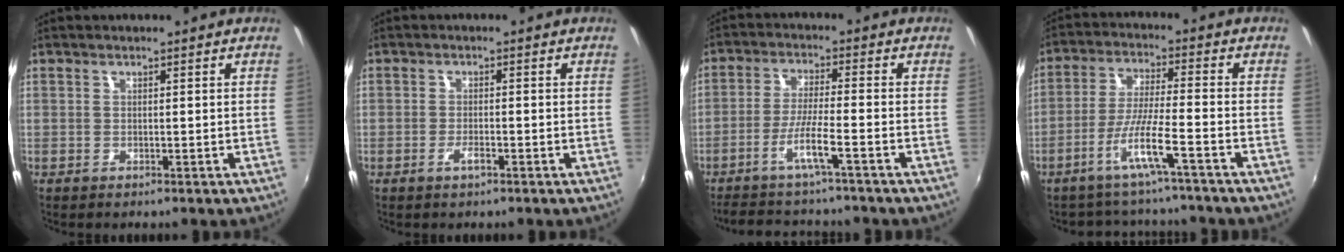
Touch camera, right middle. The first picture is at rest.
{"total": 2.0, "force": [-1.2, 0.7, 1.5], "torque": [-0.033, -0.002, -0.024]}
{"total": 9.7, "force": [-8.0, 0.0, 5.5], "torque": [-0.117, -0.011, -0.133]}
{"total": 8.3, "force": [-6.5, 0.5, 5.1], "torque": [-0.109, -0.004, -0.112]}